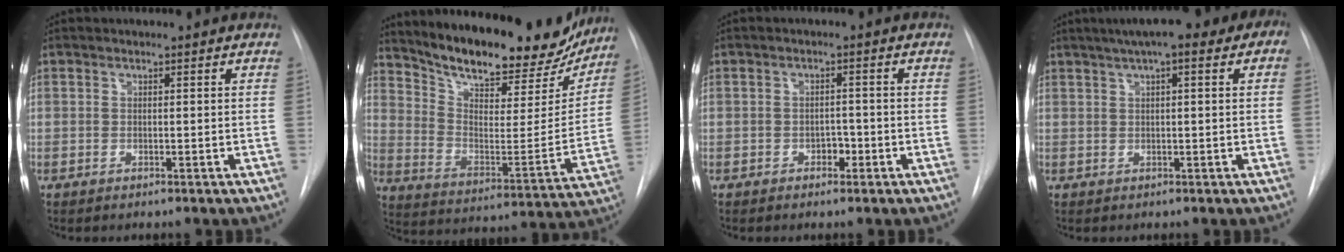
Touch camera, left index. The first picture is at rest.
{"total": 24.5, "force": [21.0, 7.4, 10.2], "torque": [-0.160, -0.023, 0.297]}
{"total": 1.9, "force": [-0.9, 1.3, 1.1], "torque": [-0.012, 0.006, -0.013]}
{"total": 9.7, "force": [5.3, 2.4, 7.8], "torque": [-0.106, 0.042, 0.063]}